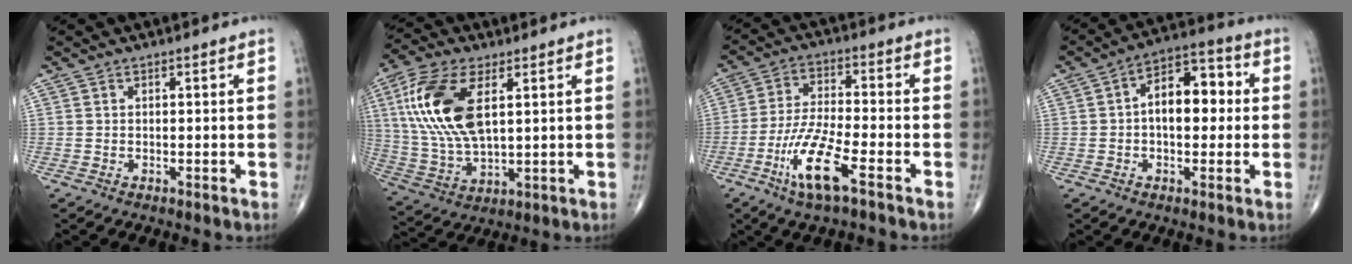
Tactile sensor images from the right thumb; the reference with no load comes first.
{"total": 16.9, "force": [4.7, 8.0, 14.2], "torque": [-0.302, -0.008, 0.093]}
{"total": 11.2, "force": [-5.6, 2.3, 9.5], "torque": [-0.202, 0.017, -0.107]}
{"total": 10.8, "force": [0.6, 6.4, 8.7], "torque": [-0.108, 0.030, 0.000]}